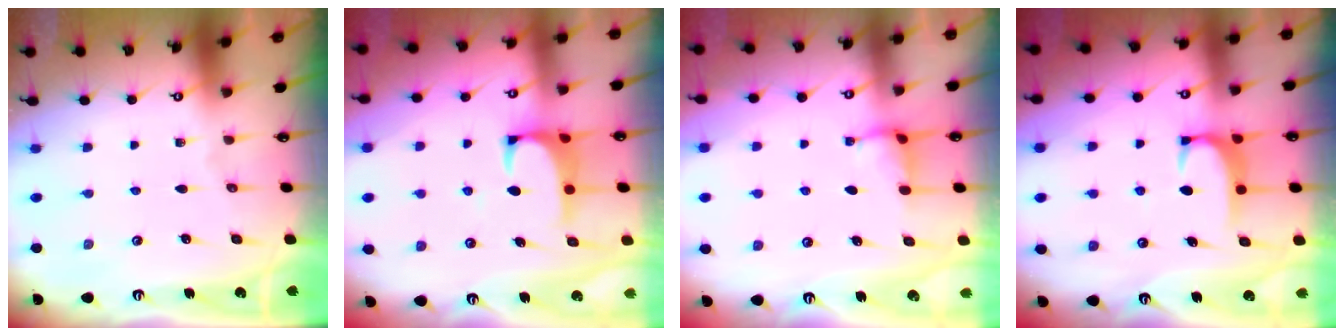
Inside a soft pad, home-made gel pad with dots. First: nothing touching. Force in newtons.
{"total": 1.5, "press": 1.4, "slide": 0.5}
{"total": 3.0, "press": 3.0, "slide": 0.3}
{"total": 2.0, "press": 1.9, "slide": 0.5}